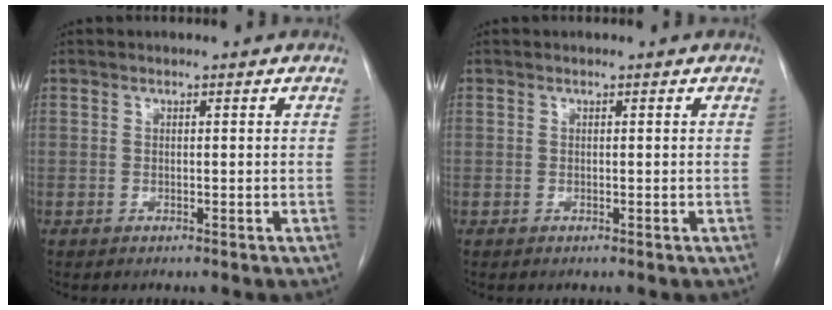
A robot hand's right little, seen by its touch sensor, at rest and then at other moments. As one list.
[{"total": 0.0}]